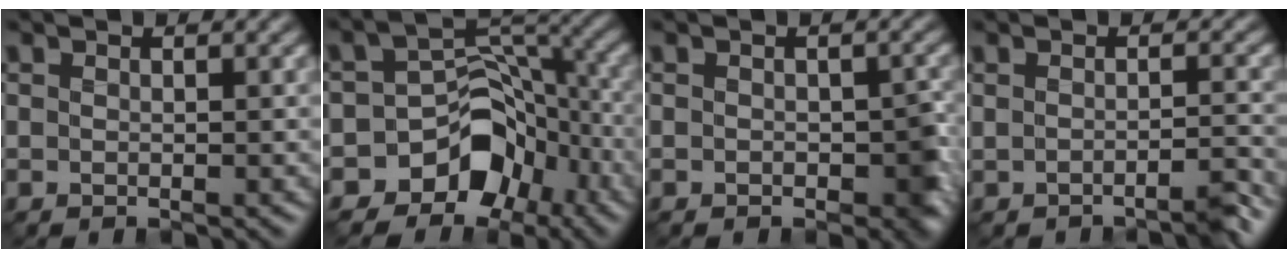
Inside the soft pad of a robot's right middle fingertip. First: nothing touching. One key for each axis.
{"total": 9.0, "fx": -5.6, "fy": 5.9, "fz": 3.7, "tx": -0.032, "ty": 0.015, "tz": -0.104}
{"total": 4.7, "fx": -1.2, "fy": 2.7, "fz": 3.6, "tx": -0.054, "ty": -0.010, "tz": -0.020}
{"total": 2.0, "fx": -1.8, "fy": 0.2, "fz": 0.9, "tx": -0.011, "ty": -0.001, "tz": -0.030}